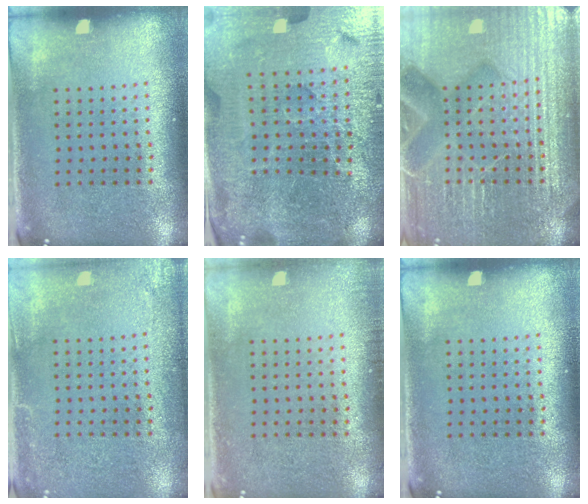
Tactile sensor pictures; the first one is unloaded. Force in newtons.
{"total": 5.5, "press": 5.1, "slide": 1.8}
{"total": 7.6, "press": 7.5, "slide": 1.1}
{"total": 2.3, "press": 2.3, "slide": 0.3}
{"total": 0.8, "press": 0.8, "slide": 0.0}
{"total": 0.0}